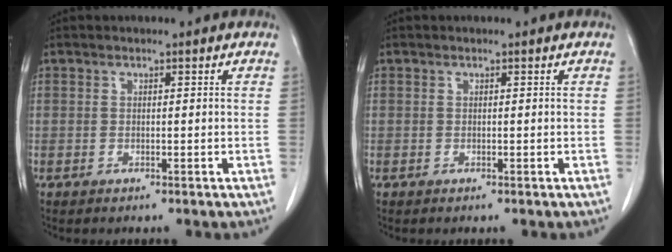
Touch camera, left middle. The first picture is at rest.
{"total": 0.0}